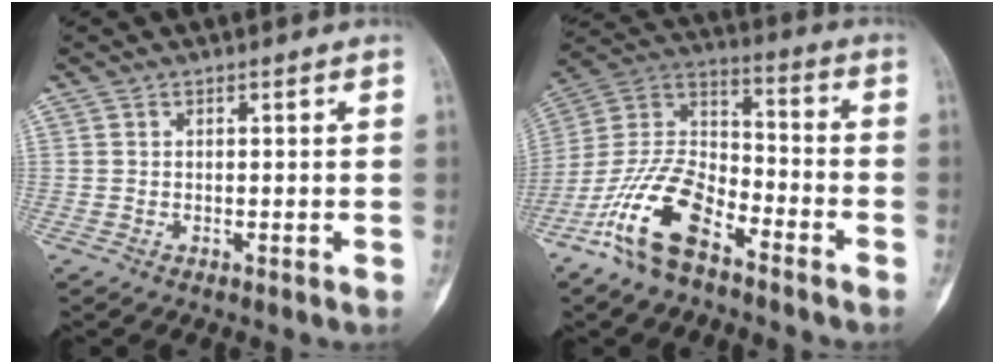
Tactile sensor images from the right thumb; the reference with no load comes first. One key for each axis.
{"total": 16.1, "fx": -9.8, "fy": 7.4, "fz": 10.4, "tx": -0.201, "ty": 0.065, "tz": -0.194}